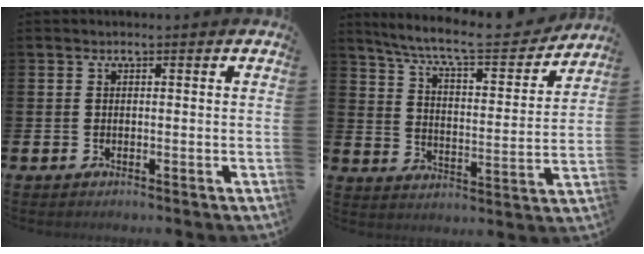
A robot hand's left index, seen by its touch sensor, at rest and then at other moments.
{"total": 8.8, "force": [7.9, 1.2, 3.5], "torque": [-0.094, -0.054, 0.134]}